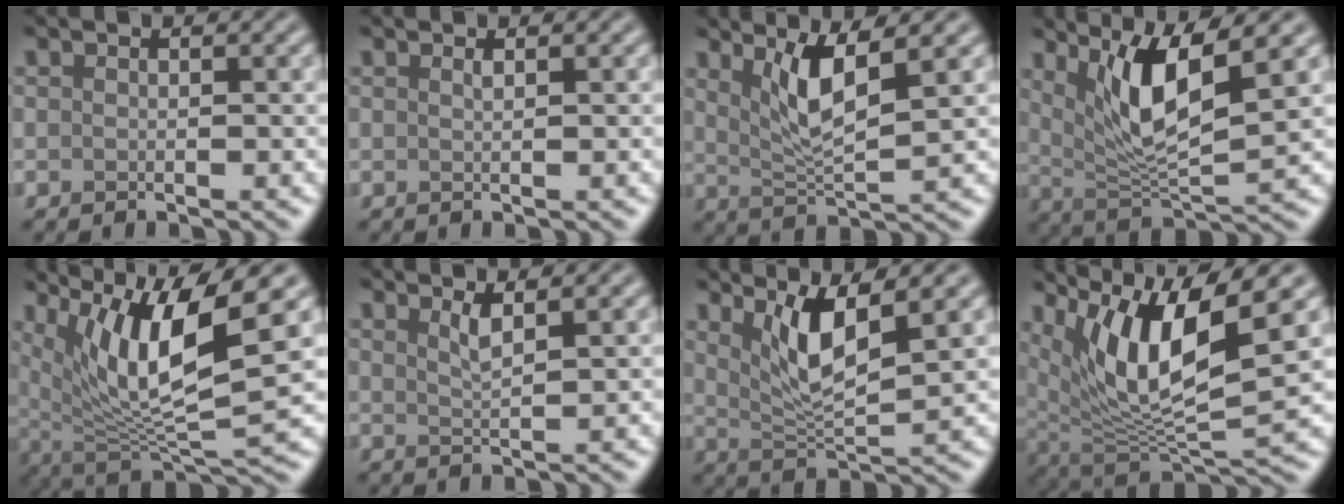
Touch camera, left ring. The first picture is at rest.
{"total": 0.5, "force": [0.3, 0.2, 0.4], "torque": [-0.003, -0.001, 0.005]}
{"total": 4.4, "force": [1.9, 0.9, 3.8], "torque": [-0.075, -0.009, 0.039]}
{"total": 6.8, "force": [3.0, 1.6, 5.9], "torque": [-0.107, -0.013, 0.056]}
{"total": 10.3, "force": [4.2, 2.7, 9.0], "torque": [-0.164, -0.004, 0.083]}
{"total": 1.7, "force": [1.0, 0.5, 1.3], "torque": [-0.021, -0.002, 0.015]}
{"total": 4.8, "force": [2.2, 1.1, 4.1], "torque": [-0.082, -0.011, 0.045]}
{"total": 10.1, "force": [4.5, 3.1, 8.5], "torque": [-0.158, -0.009, 0.085]}